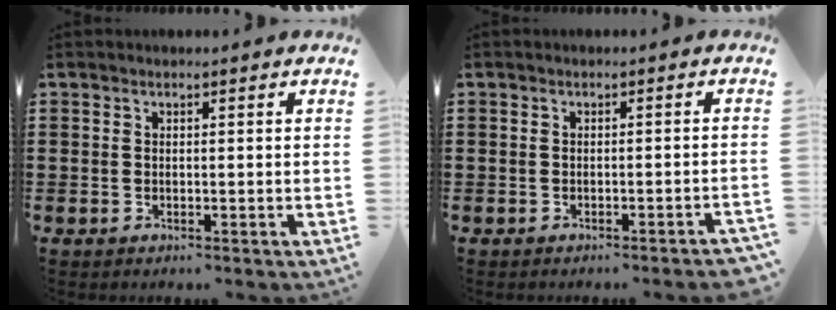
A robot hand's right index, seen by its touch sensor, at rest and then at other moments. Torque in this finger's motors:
{"motor_torque": [1.95, 0.19, 1.05, 0.01]}